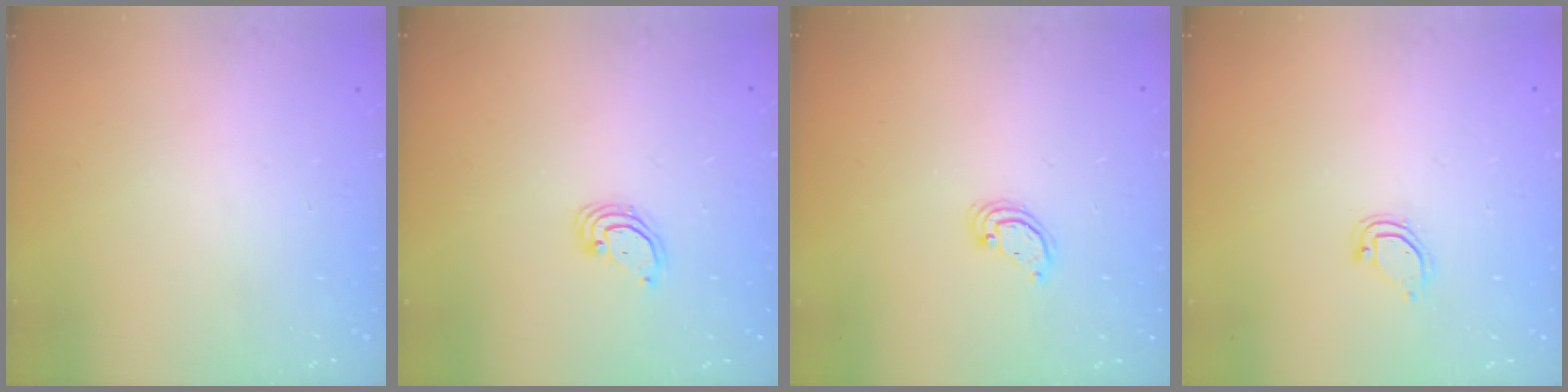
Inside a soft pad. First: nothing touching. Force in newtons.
{"total": 2.4, "press": 2.4, "slide": 0.2}
{"total": 2.6, "press": 2.6, "slide": 0.3}
{"total": 4.7, "press": 4.7, "slide": 0.2}